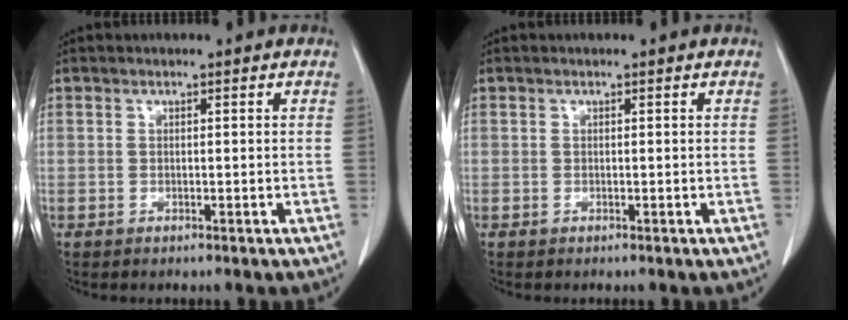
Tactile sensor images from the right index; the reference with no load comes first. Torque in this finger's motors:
{"motor_torque": [0.00, 0.00, 0.00, 0.00]}